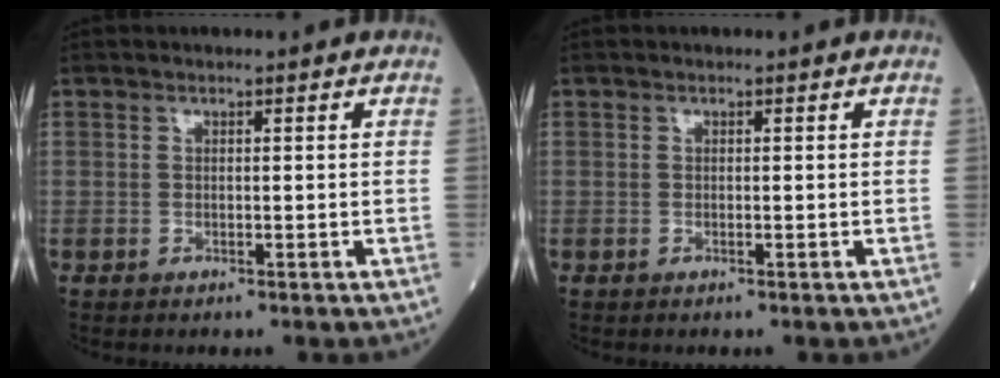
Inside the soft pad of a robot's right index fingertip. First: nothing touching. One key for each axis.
{"total": 0.0}